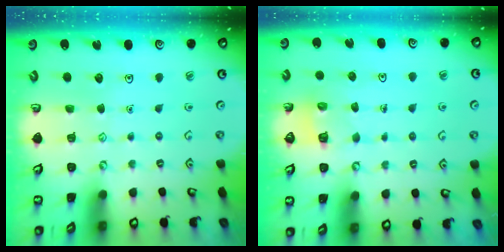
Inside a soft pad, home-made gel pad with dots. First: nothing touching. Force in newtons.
{"total": 5.8, "press": 5.8, "slide": 0.3}